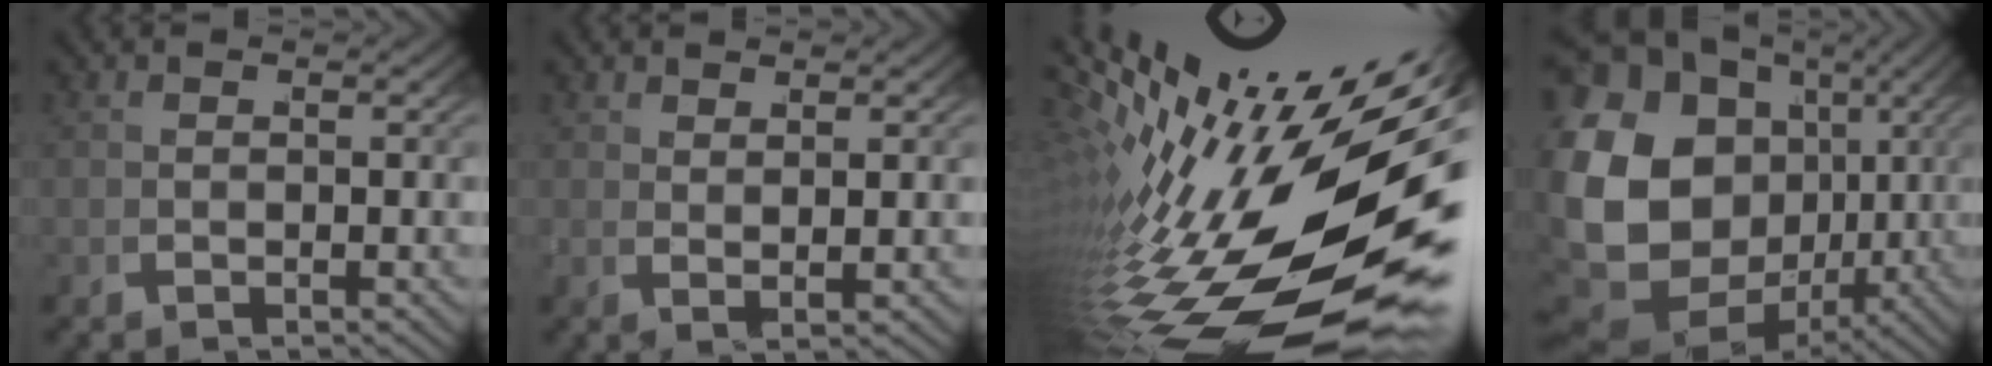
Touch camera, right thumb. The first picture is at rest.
{"total": 2.0, "force": [1.8, -0.4, 0.7], "torque": [-0.008, 0.003, 0.037]}
{"total": 19.5, "force": [-0.1, 9.0, 17.3], "torque": [-0.257, -0.015, 0.024]}
{"total": 20.9, "force": [0.3, 16.5, 12.8], "torque": [-0.298, -0.047, 0.020]}